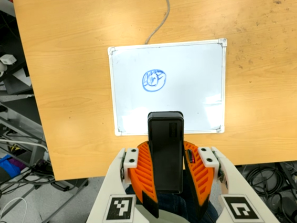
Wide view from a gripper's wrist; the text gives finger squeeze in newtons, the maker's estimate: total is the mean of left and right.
{"total": 11.1, "left": 8.6, "right": 13.5}